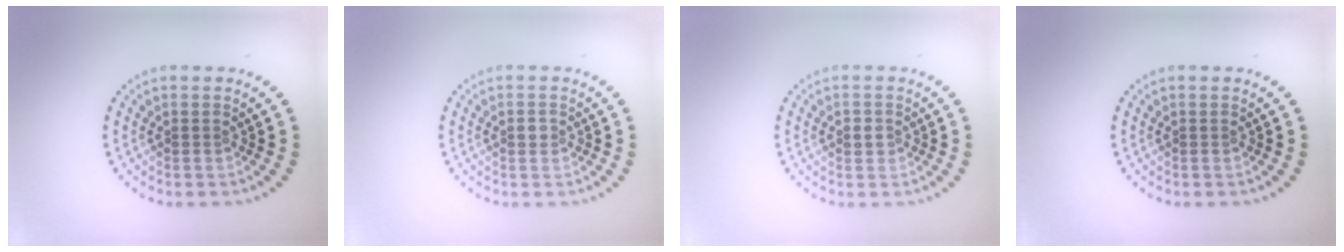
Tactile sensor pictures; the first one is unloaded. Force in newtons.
{"total": 0.9, "press": 0.8, "slide": 0.3}
{"total": 1.1, "press": 1.0, "slide": 0.2}
{"total": 0.0}